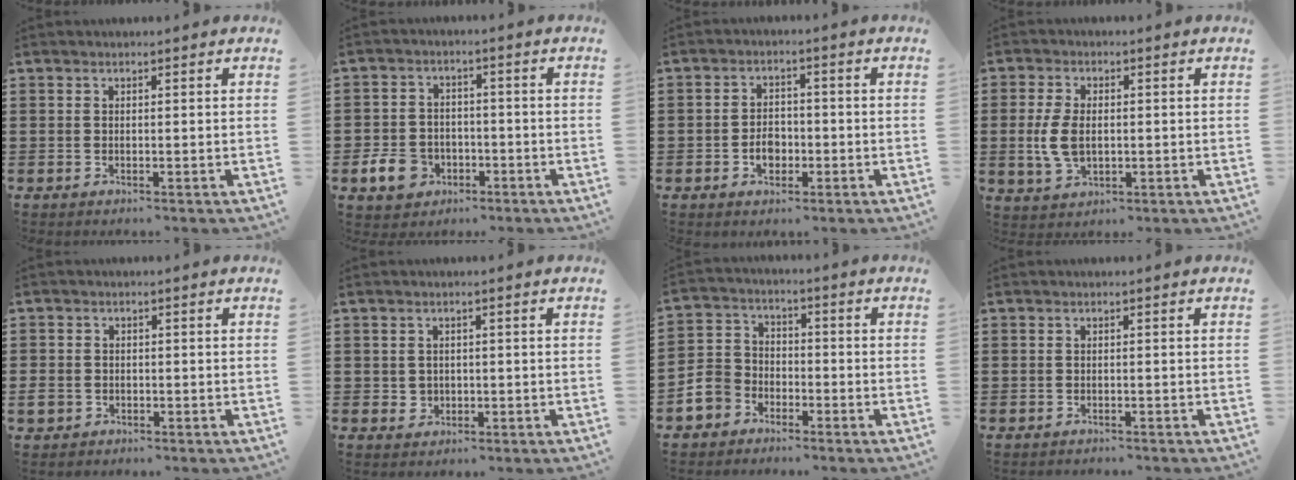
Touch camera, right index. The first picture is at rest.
{"total": 6.1, "force": [-2.7, 4.5, 3.0], "torque": [-0.085, 0.004, -0.057]}
{"total": 3.6, "force": [-1.3, 2.6, 2.1], "torque": [-0.035, 0.002, -0.026]}
{"total": 5.5, "force": [-0.2, 3.2, 4.5], "torque": [-0.116, -0.003, -0.011]}
{"total": 2.2, "force": [-1.1, 1.7, 0.7], "torque": [-0.025, -0.003, -0.025]}
{"total": 1.6, "force": [0.0, 1.5, 0.4], "torque": [-0.013, 0.006, -0.002]}
{"total": 5.8, "force": [-3.8, 4.2, 1.3], "torque": [-0.062, 0.008, -0.083]}
{"total": 0.5, "force": [-0.5, 0.1, 0.0], "torque": [-0.002, -0.001, -0.011]}